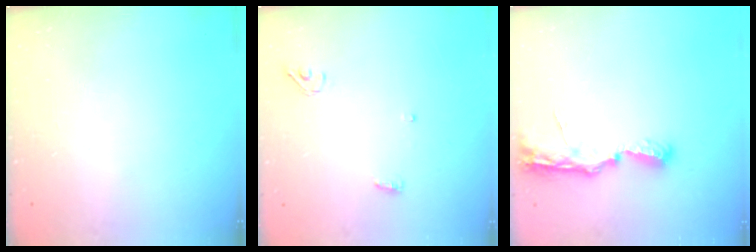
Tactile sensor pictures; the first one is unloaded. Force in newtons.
{"total": 3.8, "press": 3.5, "slide": 1.4}
{"total": 8.0, "press": 8.0, "slide": 0.8}